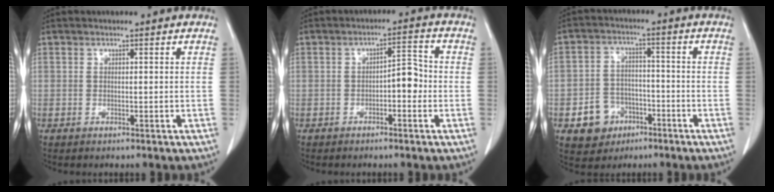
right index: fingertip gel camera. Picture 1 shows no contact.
{"total": 4.0, "force": [-1.1, 1.6, 3.5], "torque": [-0.049, 0.017, -0.016]}
{"total": 7.2, "force": [-3.3, 6.1, 2.0], "torque": [-0.039, 0.015, -0.044]}